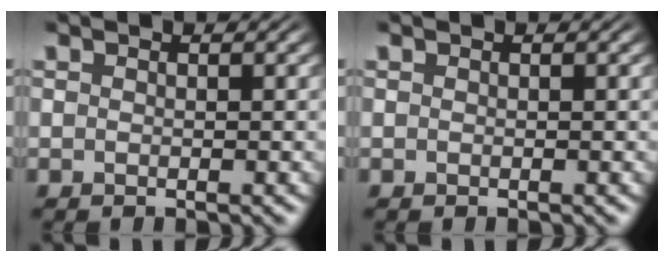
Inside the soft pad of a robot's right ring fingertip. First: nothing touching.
{"total": 0.0}